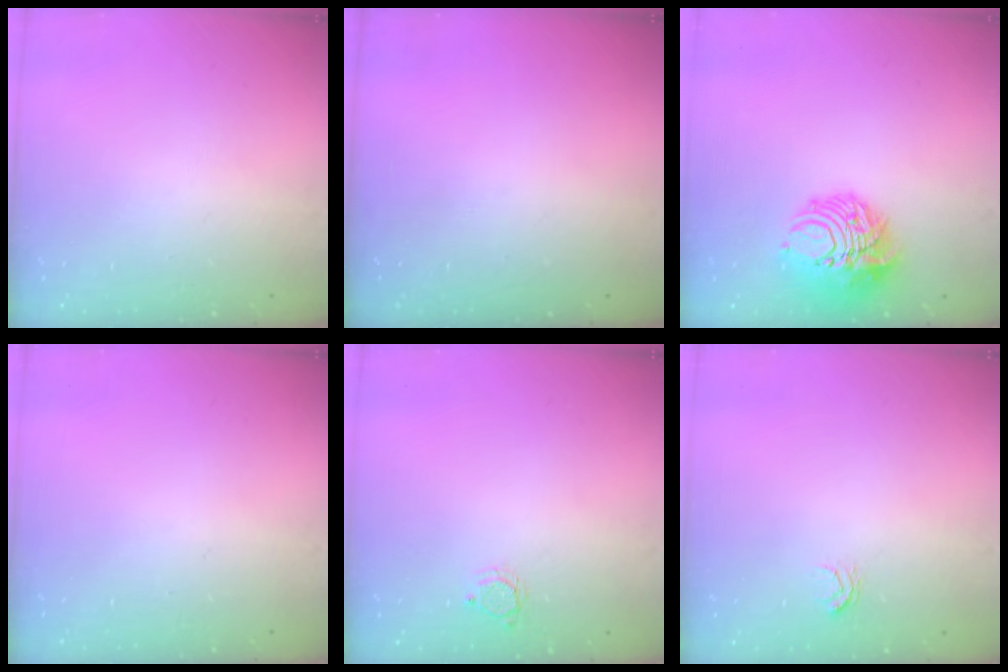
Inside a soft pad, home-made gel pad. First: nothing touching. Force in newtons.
{"total": 0.0}
{"total": 11.0, "press": 10.9, "slide": 0.9}
{"total": 0.0}
{"total": 3.0, "press": 3.0, "slide": 0.3}
{"total": 2.6, "press": 2.6, "slide": 0.3}